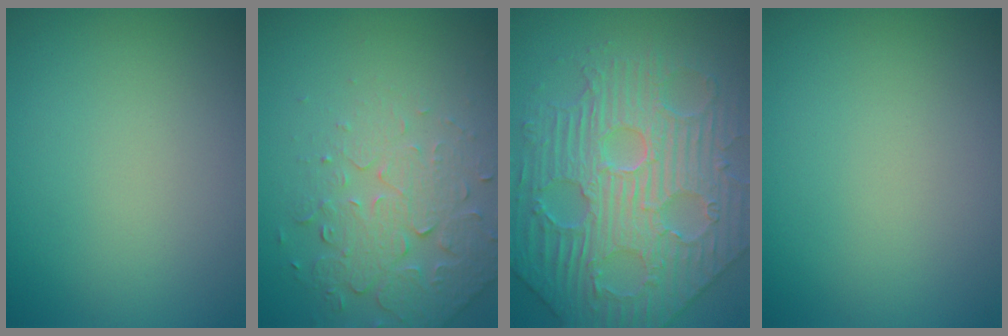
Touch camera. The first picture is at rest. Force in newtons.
{"total": 5.1, "press": 3.6, "slide": 3.6}
{"total": 7.2, "press": 6.0, "slide": 3.9}
{"total": 0.0}